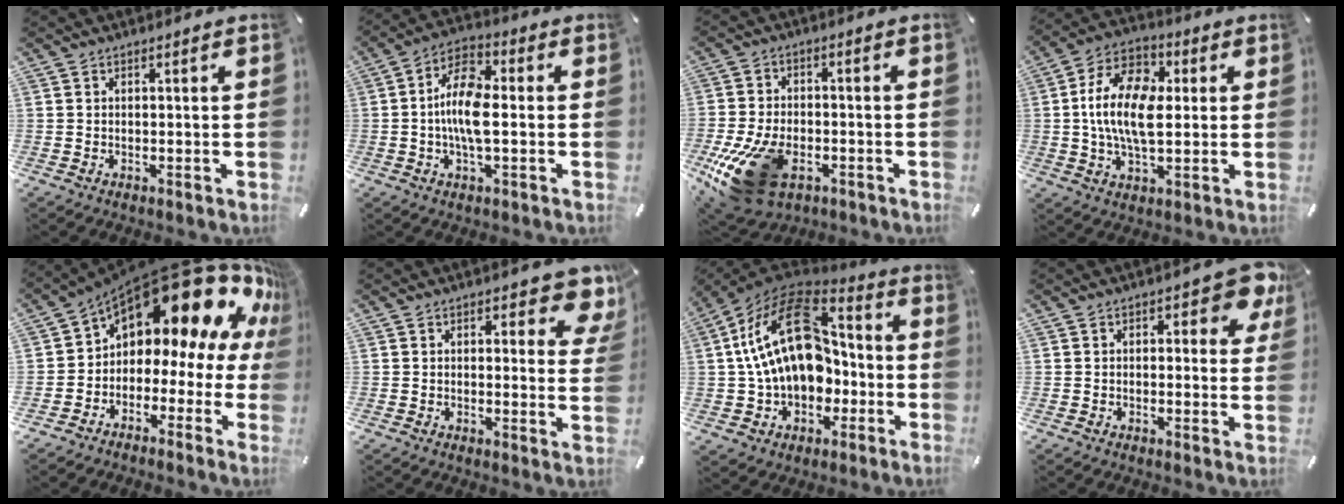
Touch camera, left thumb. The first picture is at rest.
{"total": 10.8, "force": [-0.8, 4.7, 9.7], "torque": [-0.193, 0.007, -0.014]}
{"total": 17.4, "force": [-7.5, 10.4, 11.7], "torque": [-0.226, 0.026, -0.120]}
{"total": 14.7, "force": [0.7, 8.7, 11.8], "torque": [-0.245, 0.009, 0.010]}
{"total": 21.5, "force": [12.0, 10.8, 14.2], "torque": [-0.224, -0.092, 0.213]}
{"total": 8.8, "force": [4.8, 3.7, 6.4], "torque": [-0.074, -0.026, 0.077]}
{"total": 22.1, "force": [1.6, 16.0, 15.2], "torque": [-0.290, -0.001, 0.031]}
{"total": 7.4, "force": [3.4, 3.2, 5.7], "torque": [-0.060, -0.018, 0.050]}